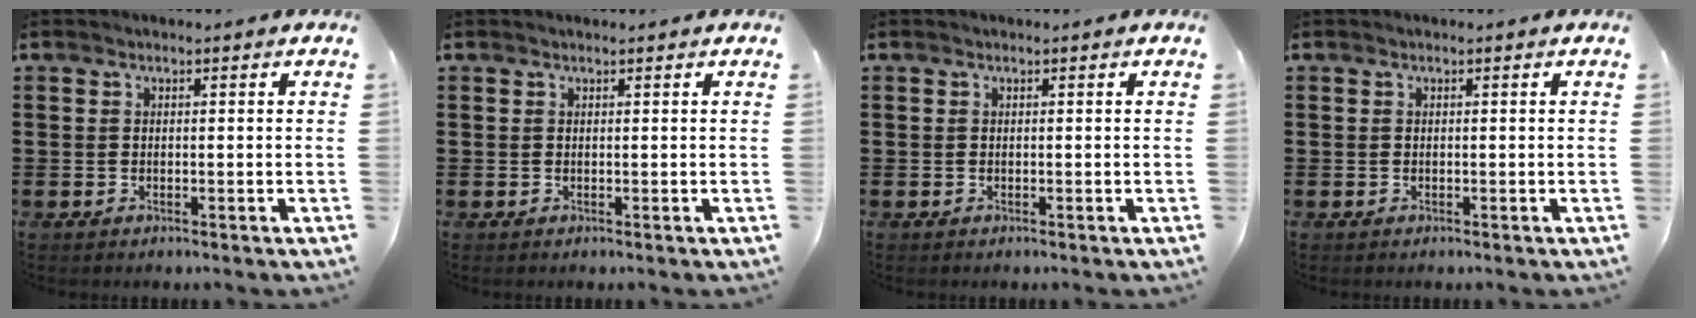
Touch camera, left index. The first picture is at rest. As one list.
[{"total": 0.0}, {"total": 0.0}, {"total": 0.0}]